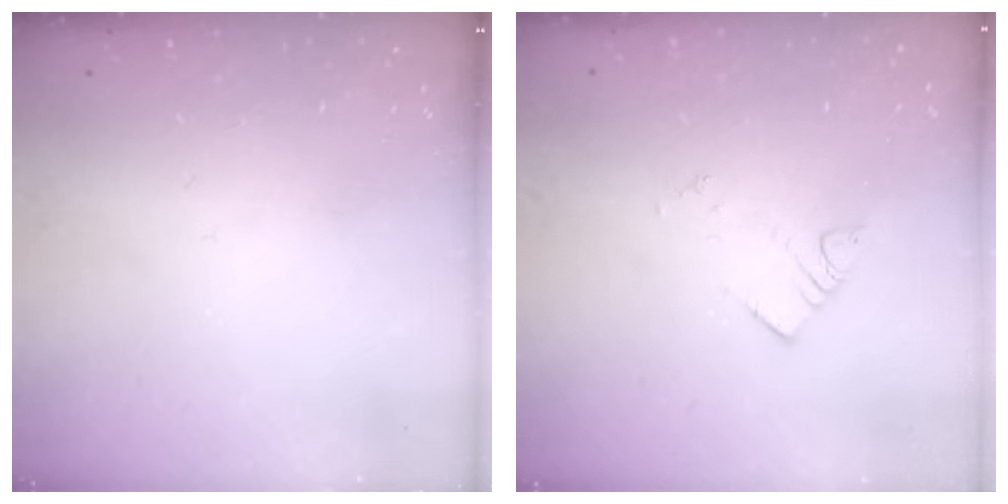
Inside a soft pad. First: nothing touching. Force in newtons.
{"total": 3.7, "press": 3.7, "slide": 0.5}